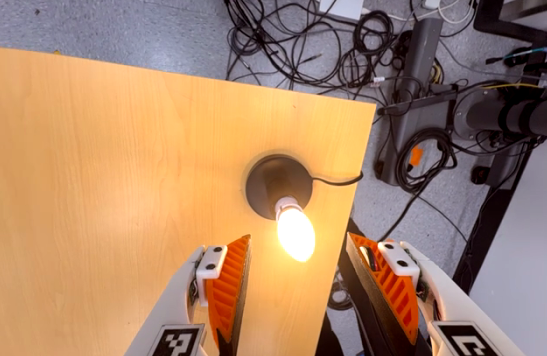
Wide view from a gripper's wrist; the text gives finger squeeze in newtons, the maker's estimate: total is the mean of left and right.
{"total": 0.0}